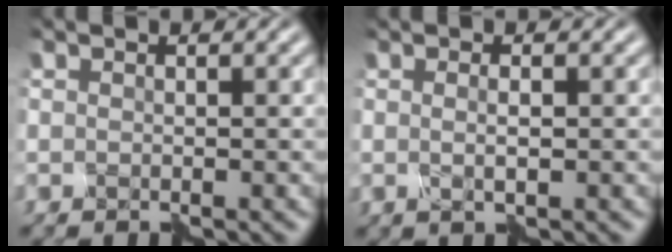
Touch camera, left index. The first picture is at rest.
{"total": 1.0, "force": [0.3, -0.1, 0.9], "torque": [-0.012, 0.000, 0.002]}